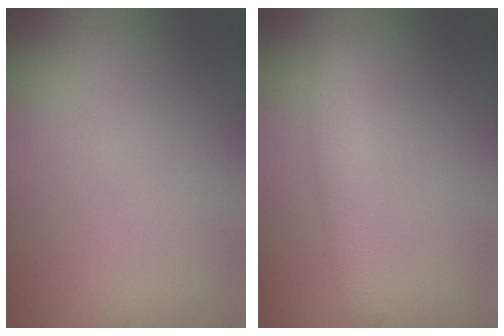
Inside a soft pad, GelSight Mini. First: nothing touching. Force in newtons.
{"total": 2.4, "press": 2.4, "slide": 0.1}